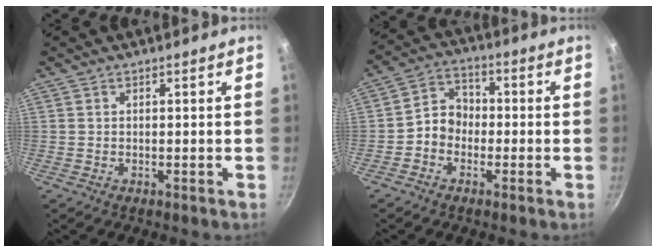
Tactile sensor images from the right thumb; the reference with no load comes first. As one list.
[{"total": 6.2, "force": [-1.5, 5.2, 3.0], "torque": [-0.017, 0.026, -0.043]}]